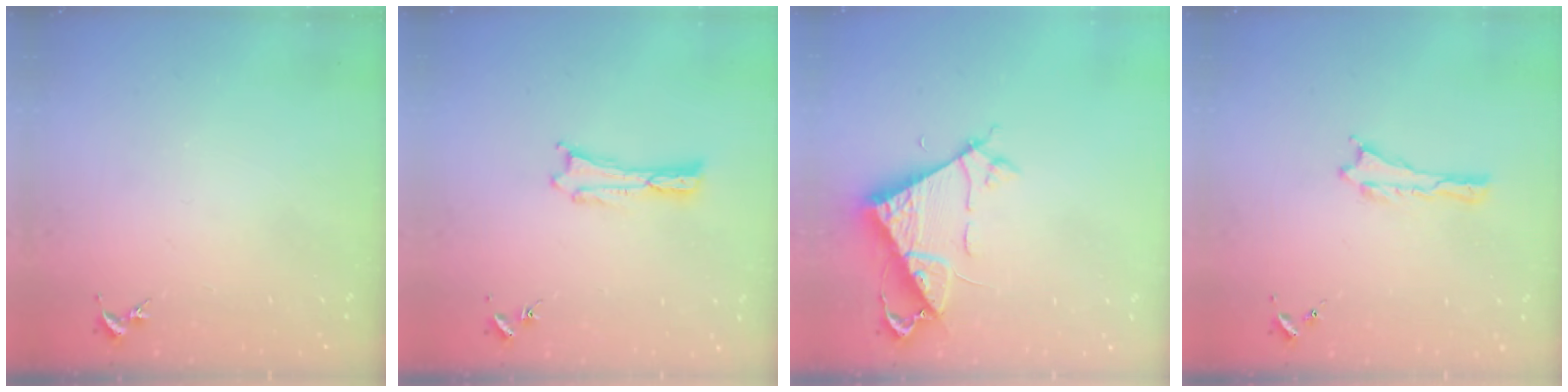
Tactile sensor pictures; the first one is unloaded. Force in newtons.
{"total": 0.0}
{"total": 7.1, "press": 7.1, "slide": 0.4}
{"total": 0.0}